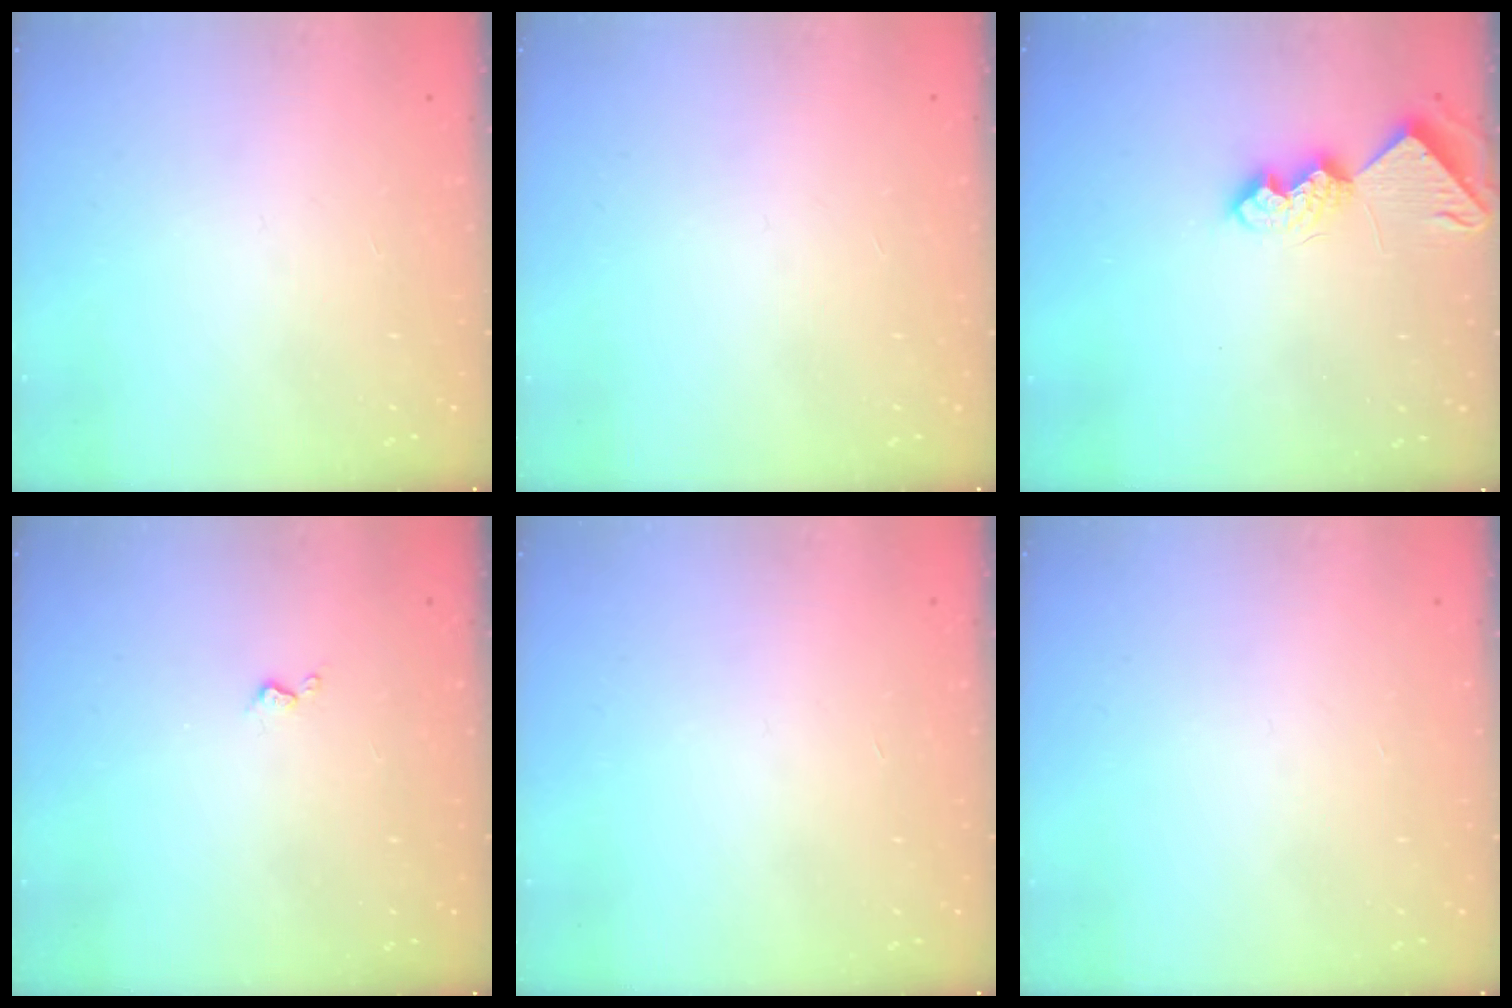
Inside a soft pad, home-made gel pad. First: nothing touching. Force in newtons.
{"total": 0.0}
{"total": 9.6, "press": 9.6, "slide": 0.6}
{"total": 2.2, "press": 2.1, "slide": 0.5}
{"total": 0.0}
{"total": 0.0}